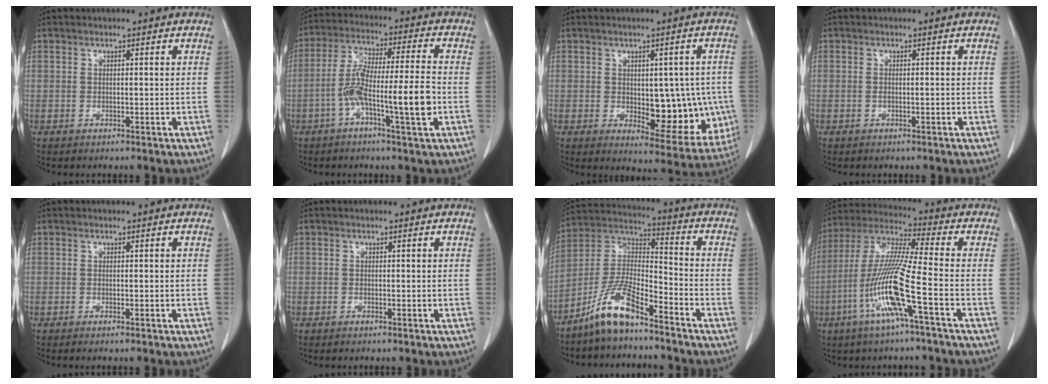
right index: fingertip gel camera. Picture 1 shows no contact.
{"total": 11.7, "force": [-3.4, 0.6, 11.2], "torque": [-0.212, 0.010, -0.063]}
{"total": 11.4, "force": [-0.9, 5.5, 9.9], "torque": [-0.111, 0.002, 0.008]}
{"total": 0.5, "force": [-0.1, 0.1, 0.5], "torque": [-0.011, -0.001, 0.001]}
{"total": 0.9, "force": [-0.5, -0.1, 0.6], "torque": [-0.010, -0.001, -0.009]}
{"total": 0.5, "force": [-0.4, 0.0, 0.3], "torque": [-0.009, -0.002, -0.008]}
{"total": 10.7, "force": [-8.0, 2.0, 6.9], "torque": [-0.151, 0.007, -0.158]}
{"total": 13.4, "force": [-4.8, -0.9, 12.5], "torque": [-0.263, -0.007, -0.102]}